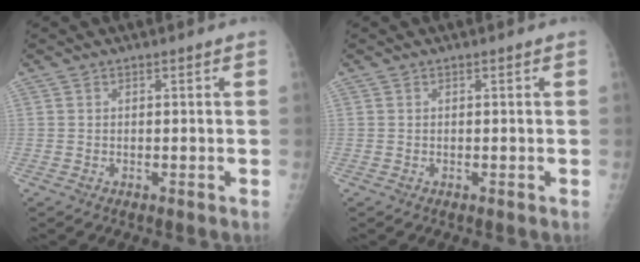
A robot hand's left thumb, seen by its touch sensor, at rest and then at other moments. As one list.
[{"total": 0.0}]